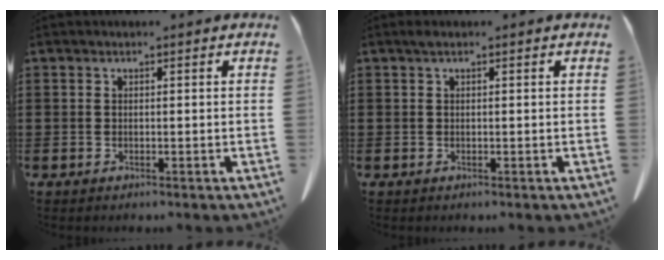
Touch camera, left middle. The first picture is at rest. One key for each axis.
{"total": 0.6, "fx": 0.3, "fy": 0.2, "fz": 0.5, "tx": -0.012, "ty": 0.002, "tz": 0.006}